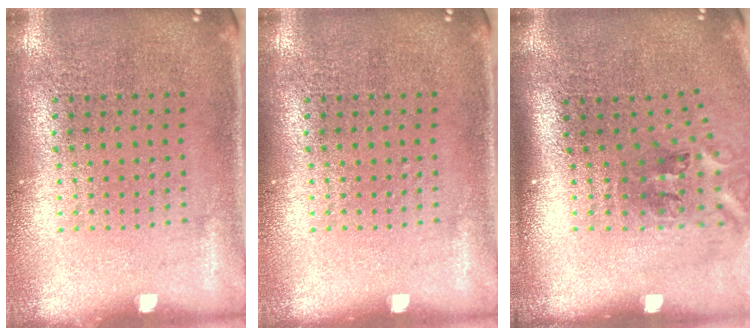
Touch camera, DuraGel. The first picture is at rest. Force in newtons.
{"total": 0.0}
{"total": 2.2, "press": 1.3, "slide": 1.8}